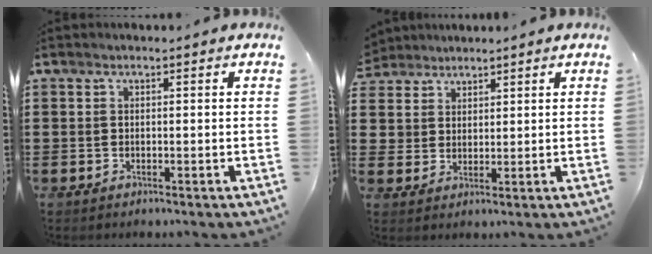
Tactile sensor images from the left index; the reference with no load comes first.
{"total": 4.0, "force": [2.9, 2.8, -0.1], "torque": [-0.017, 0.004, 0.054]}